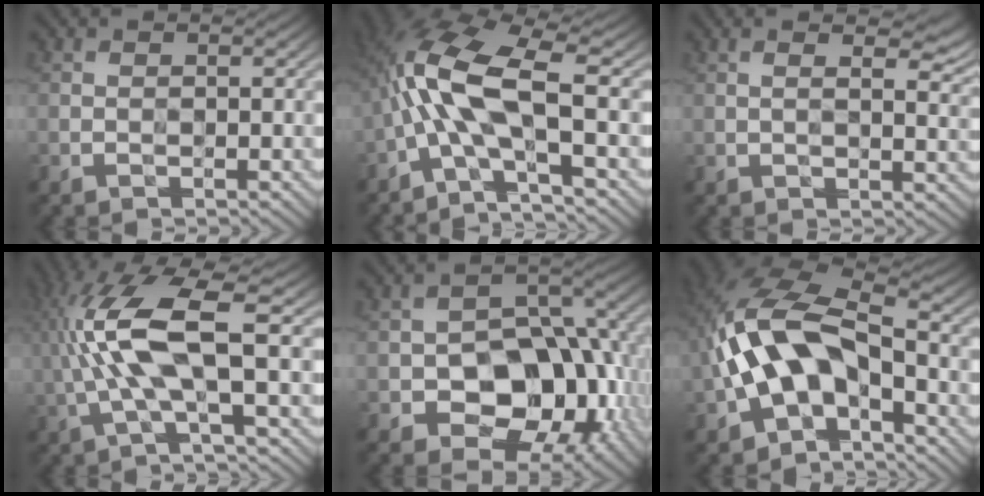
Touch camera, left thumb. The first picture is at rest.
{"total": 10.4, "force": [-0.7, 3.5, 9.8], "torque": [-0.201, 0.008, -0.029]}
{"total": 4.1, "force": [1.7, 1.2, 3.5], "torque": [-0.058, -0.003, 0.027]}
{"total": 10.5, "force": [1.3, 2.8, 10.0], "torque": [-0.225, 0.014, 0.025]}
{"total": 13.2, "force": [-3.3, 9.3, 8.8], "torque": [-0.117, -0.016, -0.061]}
{"total": 11.9, "force": [-1.5, 6.8, 9.7], "torque": [-0.200, 0.010, -0.038]}